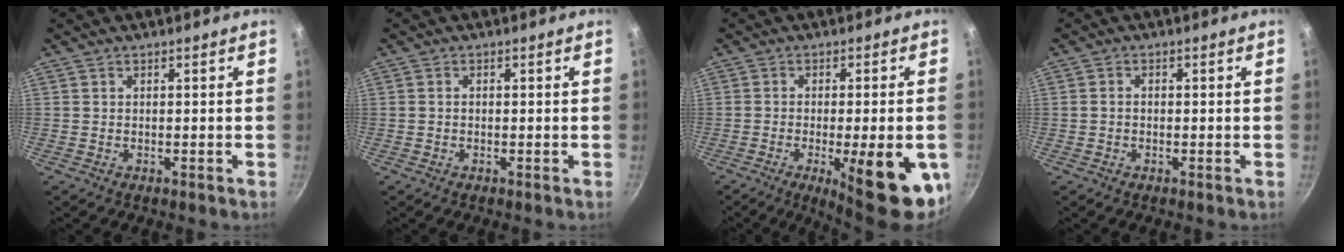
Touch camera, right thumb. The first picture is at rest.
{"total": 0.6, "force": [-0.1, 0.5, 0.3], "torque": [-0.007, 0.004, -0.002]}
{"total": 16.5, "force": [-5.4, 4.6, 14.9], "torque": [-0.170, 0.006, -0.064]}
{"total": 1.2, "force": [-0.3, 0.9, 0.7], "torque": [-0.014, 0.008, -0.006]}